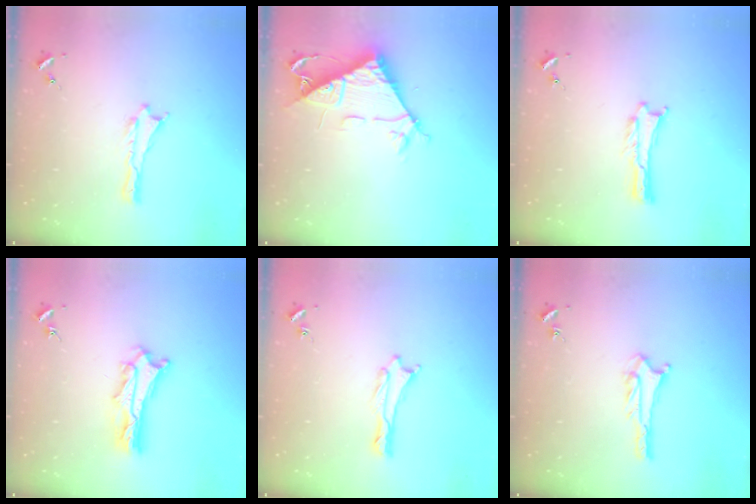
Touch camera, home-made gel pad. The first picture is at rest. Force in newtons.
{"total": 8.5, "press": 8.4, "slide": 0.7}
{"total": 0.0}
{"total": 4.4, "press": 4.4, "slide": 0.3}
{"total": 0.0}
{"total": 2.8, "press": 2.8, "slide": 0.2}